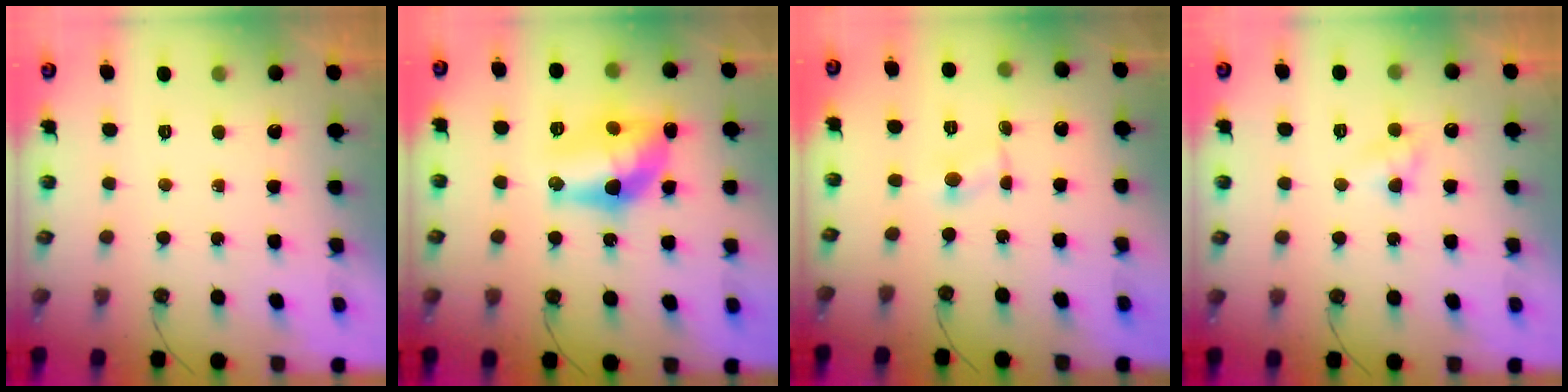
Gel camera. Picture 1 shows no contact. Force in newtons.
{"total": 14.6, "press": 14.1, "slide": 3.5}
{"total": 1.7, "press": 1.6, "slide": 0.2}
{"total": 4.1, "press": 4.0, "slide": 0.5}